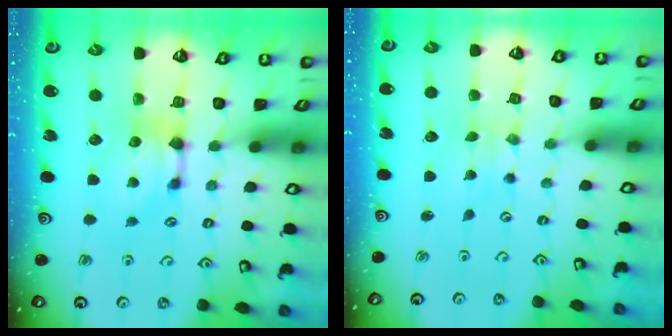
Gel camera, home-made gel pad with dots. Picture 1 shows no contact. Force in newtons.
{"total": 4.9, "press": 4.9, "slide": 0.2}